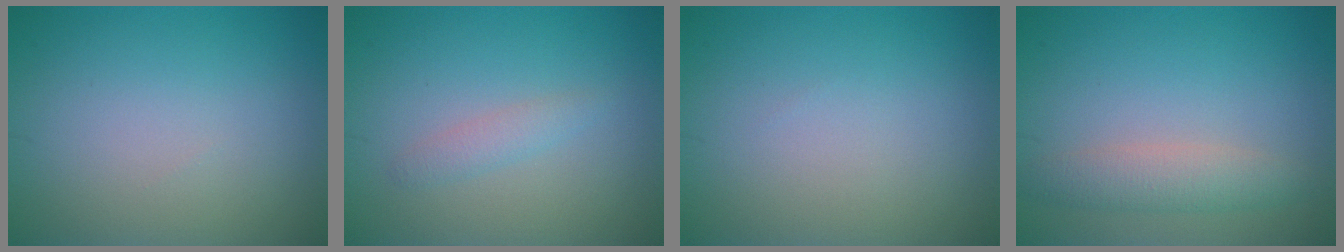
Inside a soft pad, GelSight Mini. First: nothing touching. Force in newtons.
{"total": 1.3, "press": 1.3, "slide": 0.0}
{"total": 0.0}
{"total": 2.8, "press": 2.8, "slide": 0.0}